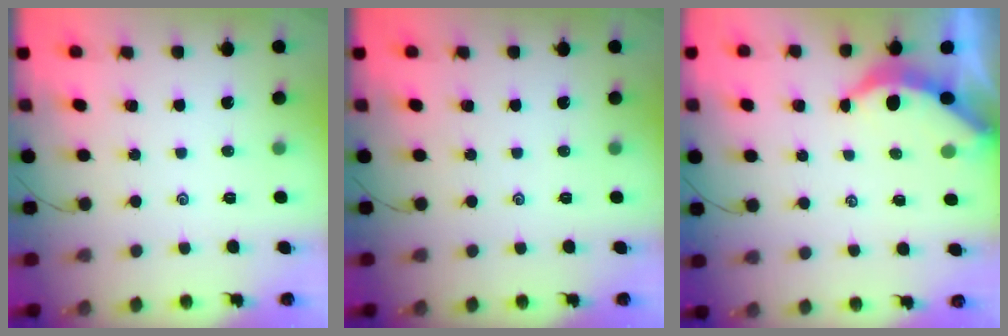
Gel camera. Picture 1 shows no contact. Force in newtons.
{"total": 0.0}
{"total": 3.6, "press": 3.6, "slide": 0.4}